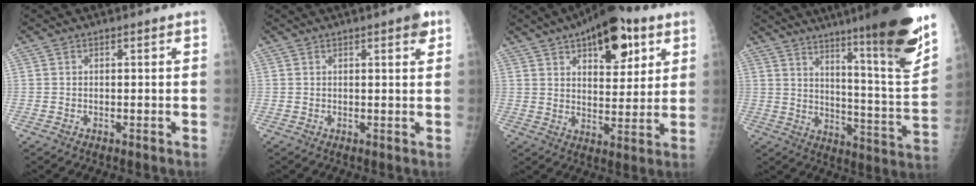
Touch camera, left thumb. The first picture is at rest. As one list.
[{"total": 3.0, "force": [1.6, 0.7, 2.4], "torque": [-0.026, -0.004, 0.018]}, {"total": 15.6, "force": [8.0, 7.4, 11.2], "torque": [-0.118, -0.025, 0.117]}, {"total": 25.0, "force": [16.8, 1.7, 18.5], "torque": [-0.251, -0.095, 0.245]}]